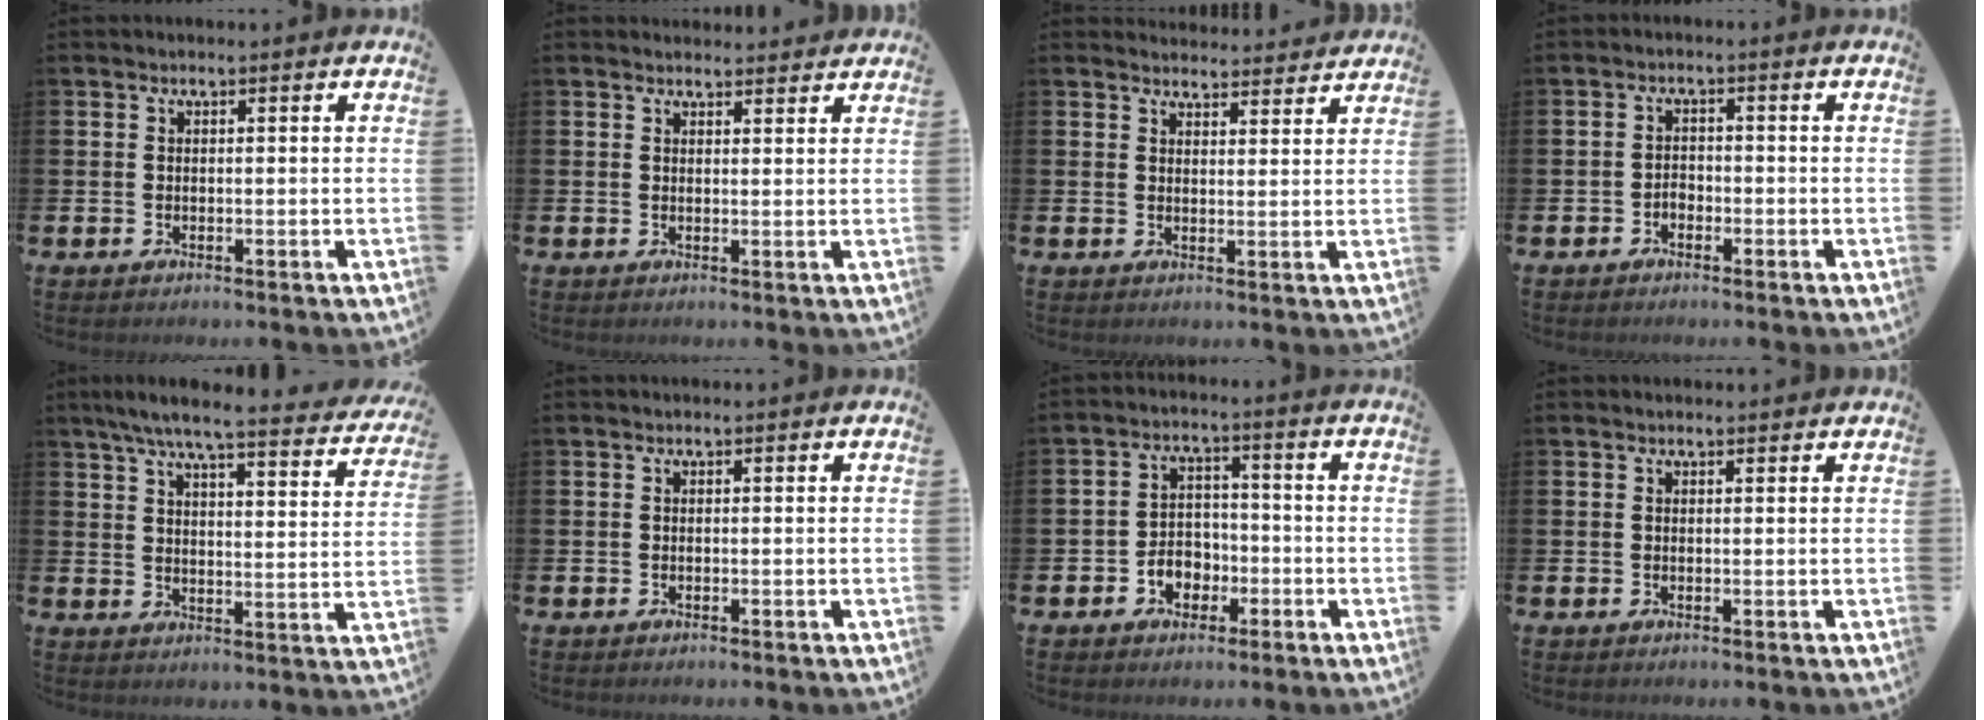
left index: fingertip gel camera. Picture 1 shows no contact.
{"total": 2.0, "force": [1.9, 0.4, -0.2], "torque": [0.010, -0.009, 0.034]}
{"total": 3.5, "force": [3.4, 0.6, -0.1], "torque": [0.005, -0.022, 0.061]}
{"total": 1.5, "force": [-1.0, 1.0, 0.6], "torque": [-0.006, 0.000, -0.022]}
{"total": 6.7, "force": [5.9, 0.6, 3.1], "torque": [-0.080, -0.035, 0.099]}
{"total": 0.0}
{"total": 3.8, "force": [-1.6, 3.2, 1.3], "torque": [-0.017, -0.003, -0.039]}
{"total": 0.5, "force": [0.5, 0.1, 0.1], "torque": [0.007, -0.002, 0.008]}